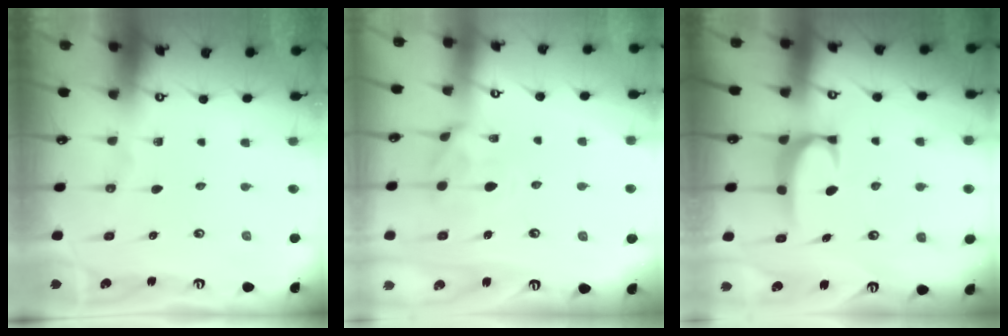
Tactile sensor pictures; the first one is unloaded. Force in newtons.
{"total": 1.3, "press": 0.9, "slide": 0.9}
{"total": 1.7, "press": 1.6, "slide": 0.5}